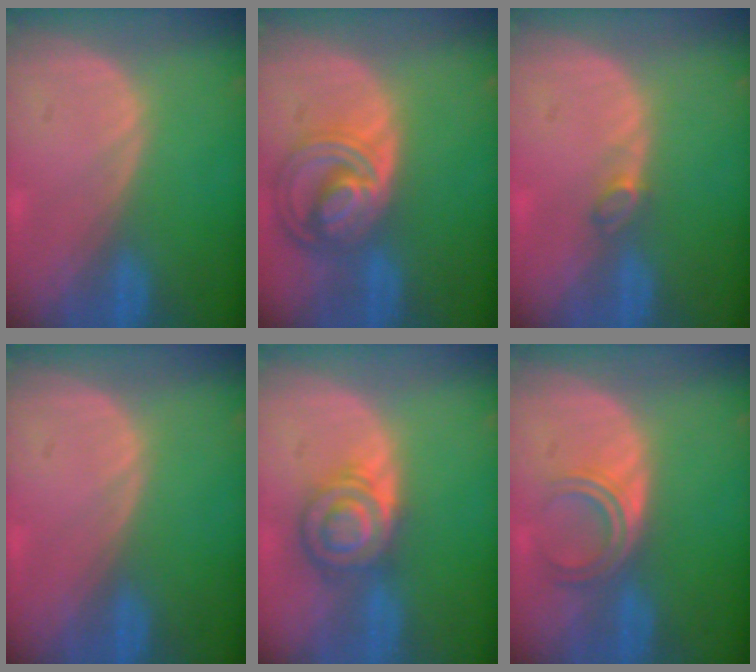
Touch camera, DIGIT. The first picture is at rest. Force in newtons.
{"total": 8.7, "press": 7.5, "slide": 4.3}
{"total": 1.7, "press": 1.7, "slide": 0.4}
{"total": 0.0}
{"total": 6.4, "press": 6.4, "slide": 0.1}
{"total": 4.8, "press": 4.0, "slide": 2.6}